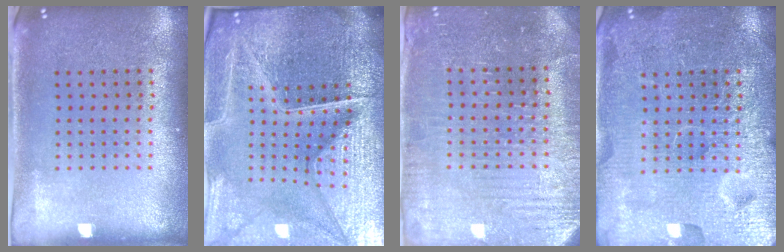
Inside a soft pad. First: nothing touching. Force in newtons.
{"total": 6.6, "press": 5.9, "slide": 3.0}
{"total": 3.5, "press": 3.5, "slide": 0.6}
{"total": 7.2, "press": 7.1, "slide": 1.0}